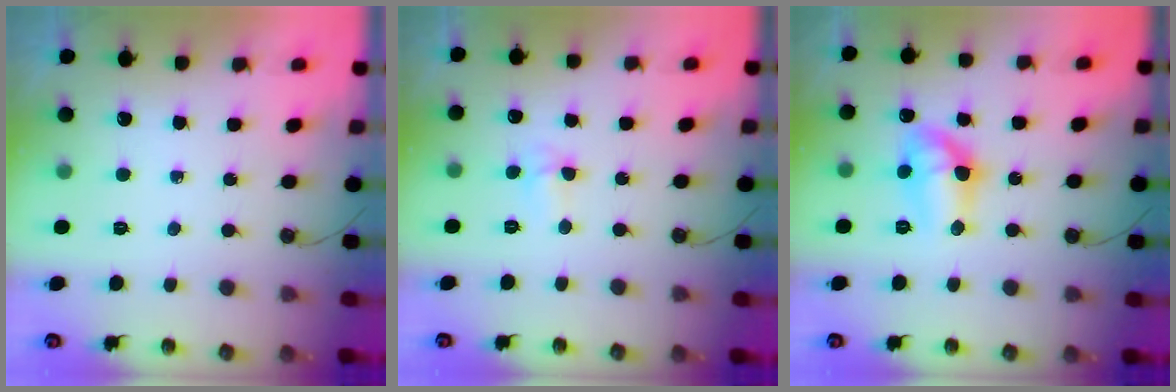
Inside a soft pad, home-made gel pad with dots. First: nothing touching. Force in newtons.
{"total": 3.8, "press": 3.7, "slide": 0.8}
{"total": 11.4, "press": 11.4, "slide": 0.8}